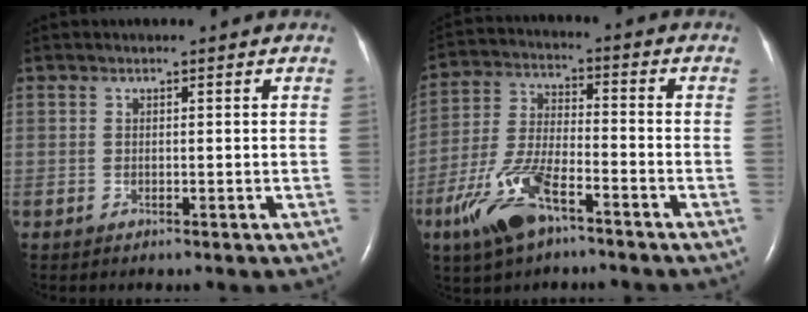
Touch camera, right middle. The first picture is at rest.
{"total": 11.2, "force": [-6.7, 3.5, 8.2], "torque": [-0.187, -0.006, -0.127]}